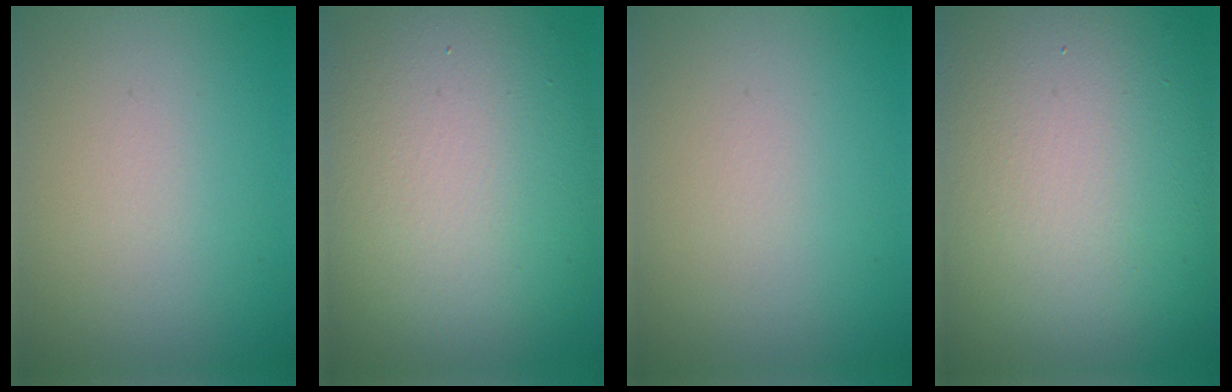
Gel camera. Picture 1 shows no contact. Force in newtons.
{"total": 14.2, "press": 14.2, "slide": 1.0}
{"total": 0.0}
{"total": 18.3, "press": 18.3, "slide": 1.0}